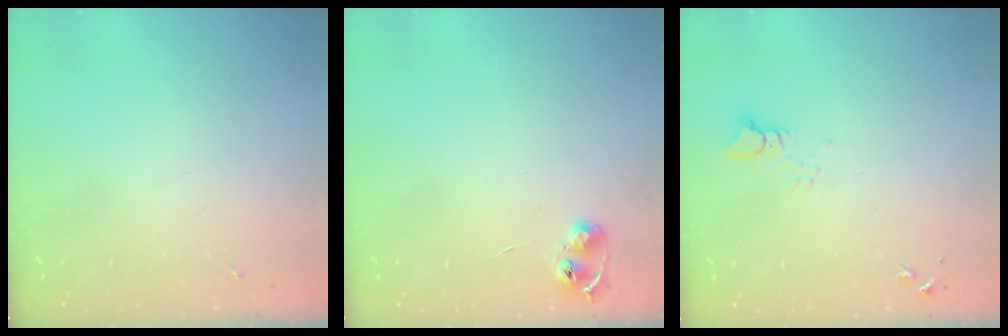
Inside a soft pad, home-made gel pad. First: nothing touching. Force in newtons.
{"total": 6.4, "press": 6.4, "slide": 0.7}
{"total": 3.1, "press": 3.1, "slide": 0.3}